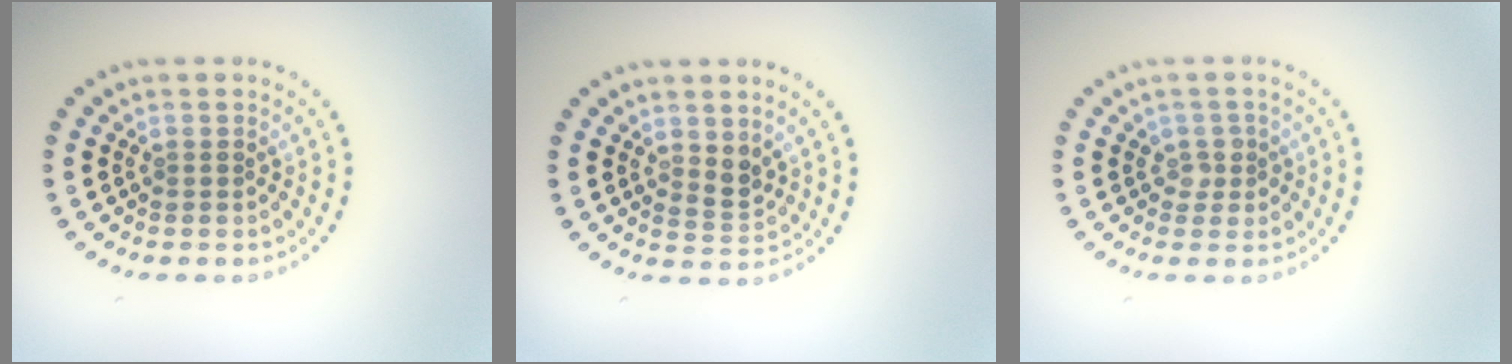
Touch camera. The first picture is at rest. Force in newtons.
{"total": 1.7, "press": 1.4, "slide": 0.9}
{"total": 1.3, "press": 1.1, "slide": 0.7}